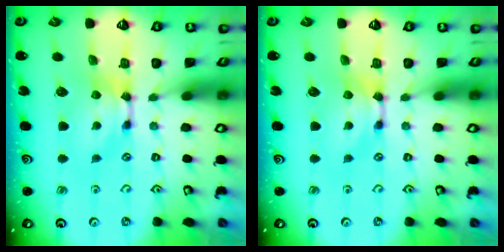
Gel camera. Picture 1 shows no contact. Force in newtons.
{"total": 0.0}